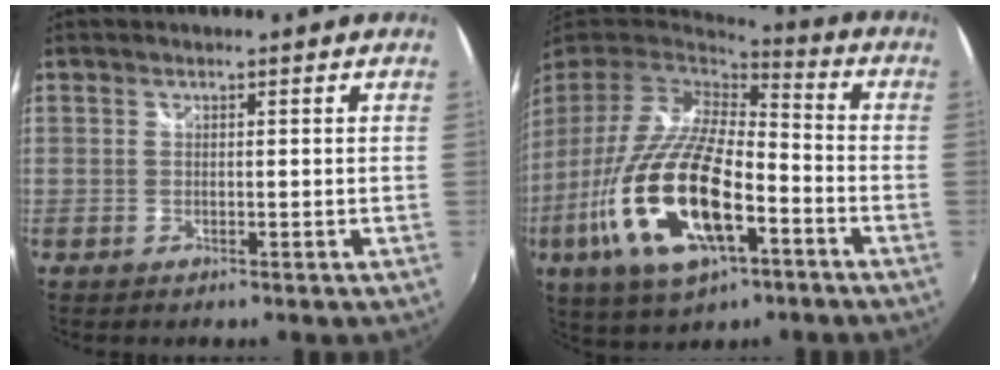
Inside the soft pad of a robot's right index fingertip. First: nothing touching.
{"total": 23.7, "force": [-9.1, 9.6, 19.7], "torque": [-0.404, -0.047, -0.164]}